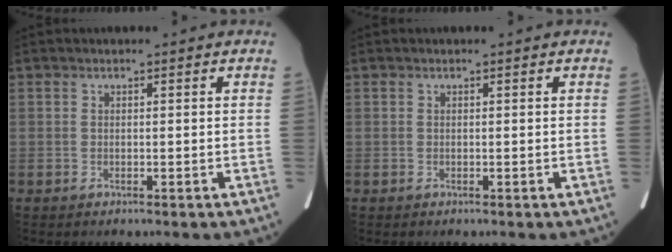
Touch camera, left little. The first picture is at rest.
{"total": 0.0}